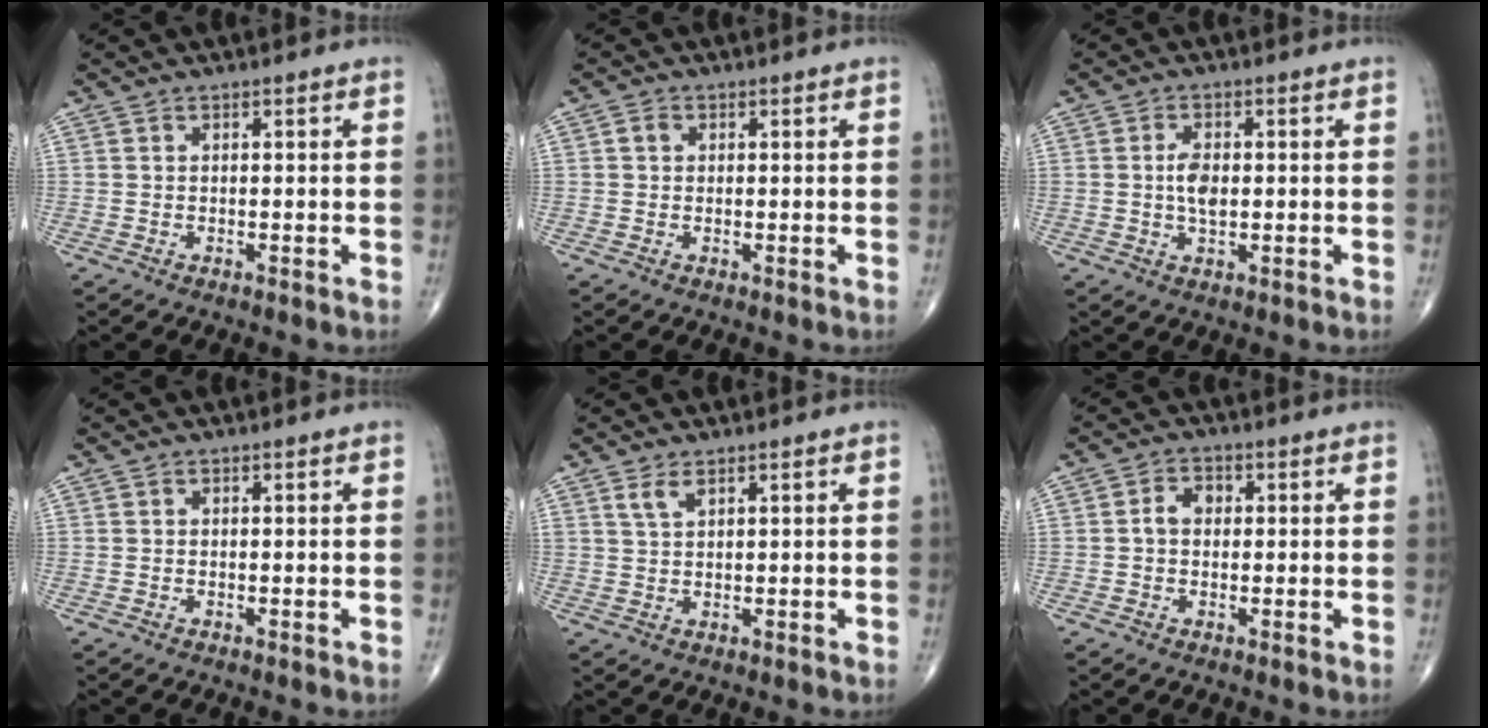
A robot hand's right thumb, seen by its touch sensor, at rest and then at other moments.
{"total": 1.4, "force": [0.3, 1.2, 0.7], "torque": [-0.010, 0.003, 0.004]}
{"total": 4.2, "force": [0.1, 2.2, 3.6], "torque": [-0.064, -0.002, 0.000]}
{"total": 0.0}
{"total": 2.6, "force": [1.6, 1.1, 1.7], "torque": [-0.034, -0.004, 0.038]}
{"total": 3.3, "force": [0.2, 2.5, 2.2], "torque": [-0.030, 0.014, -0.003]}